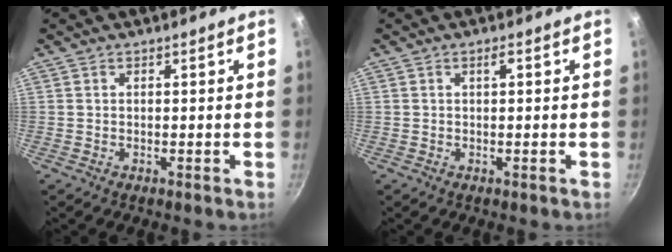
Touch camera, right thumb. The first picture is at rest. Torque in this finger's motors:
{"motor_torque": [0.36, -0.49, 0.19, -0.02, -0.07]}